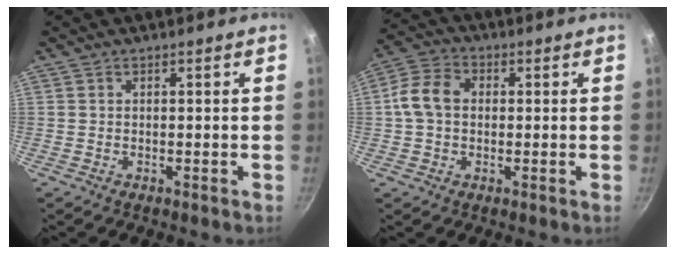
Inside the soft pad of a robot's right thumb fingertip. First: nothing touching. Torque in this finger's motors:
{"motor_torque": [-0.28, 0.36, 0.23, -0.18, 0.05]}